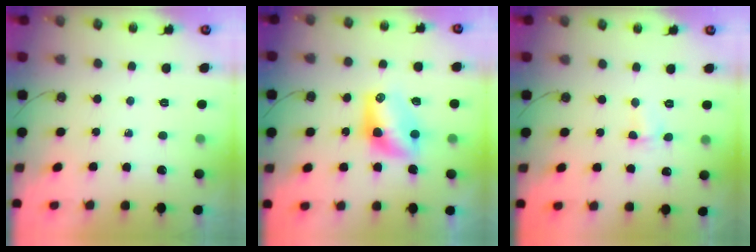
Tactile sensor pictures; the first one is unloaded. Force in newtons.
{"total": 8.5, "press": 8.4, "slide": 0.8}
{"total": 1.0, "press": 1.0, "slide": 0.4}